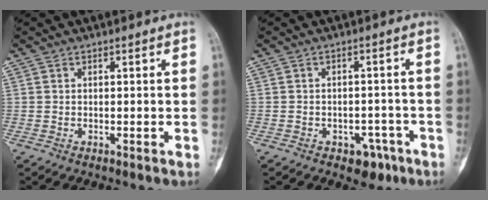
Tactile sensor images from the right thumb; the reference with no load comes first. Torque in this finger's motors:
{"motor_torque": [0.45, 0.26, 0.29, -0.24, 0.00]}